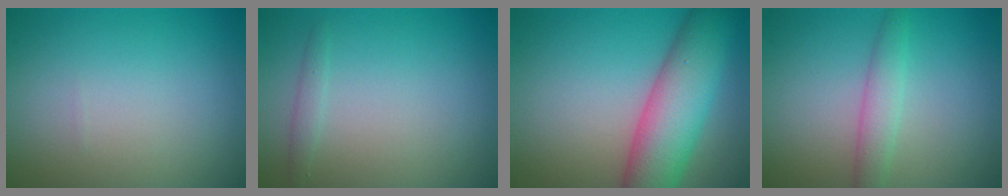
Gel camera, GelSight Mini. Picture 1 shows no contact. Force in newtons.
{"total": 0.8, "press": 0.8, "slide": 0.0}
{"total": 8.7, "press": 8.7, "slide": 0.4}
{"total": 2.2, "press": 2.2, "slide": 0.0}